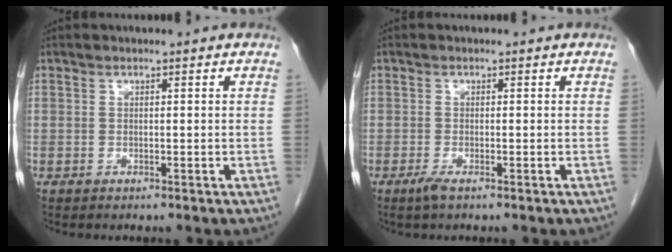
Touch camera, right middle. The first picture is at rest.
{"total": 1.5, "force": [-1.0, 0.1, 1.1], "torque": [-0.028, -0.005, -0.021]}